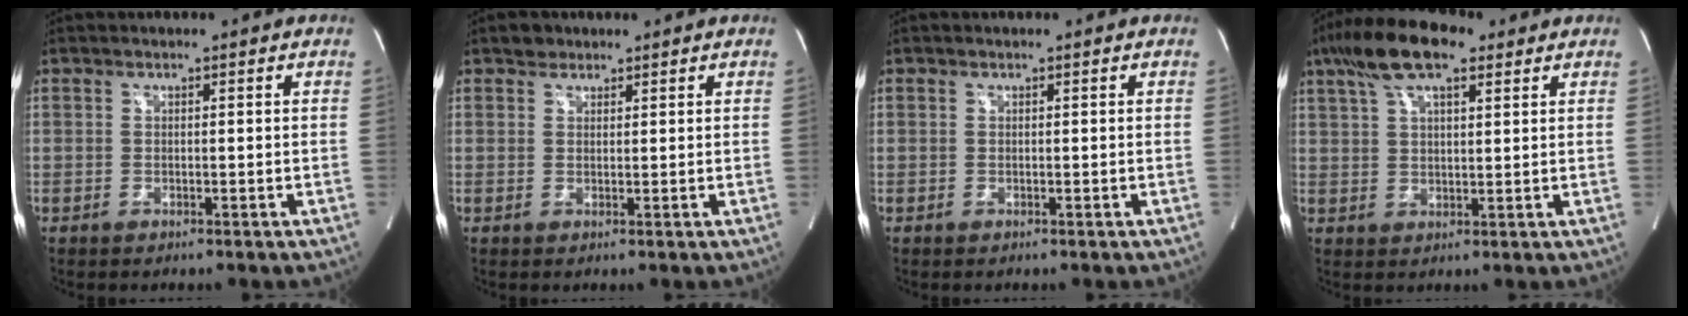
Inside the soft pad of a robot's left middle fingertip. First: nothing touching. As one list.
[{"total": 1.7, "force": [1.3, 1.1, 0.1], "torque": [0.000, 0.003, 0.018]}, {"total": 0.0}, {"total": 11.2, "force": [7.1, 3.6, 8.0], "torque": [-0.156, 0.032, 0.127]}]